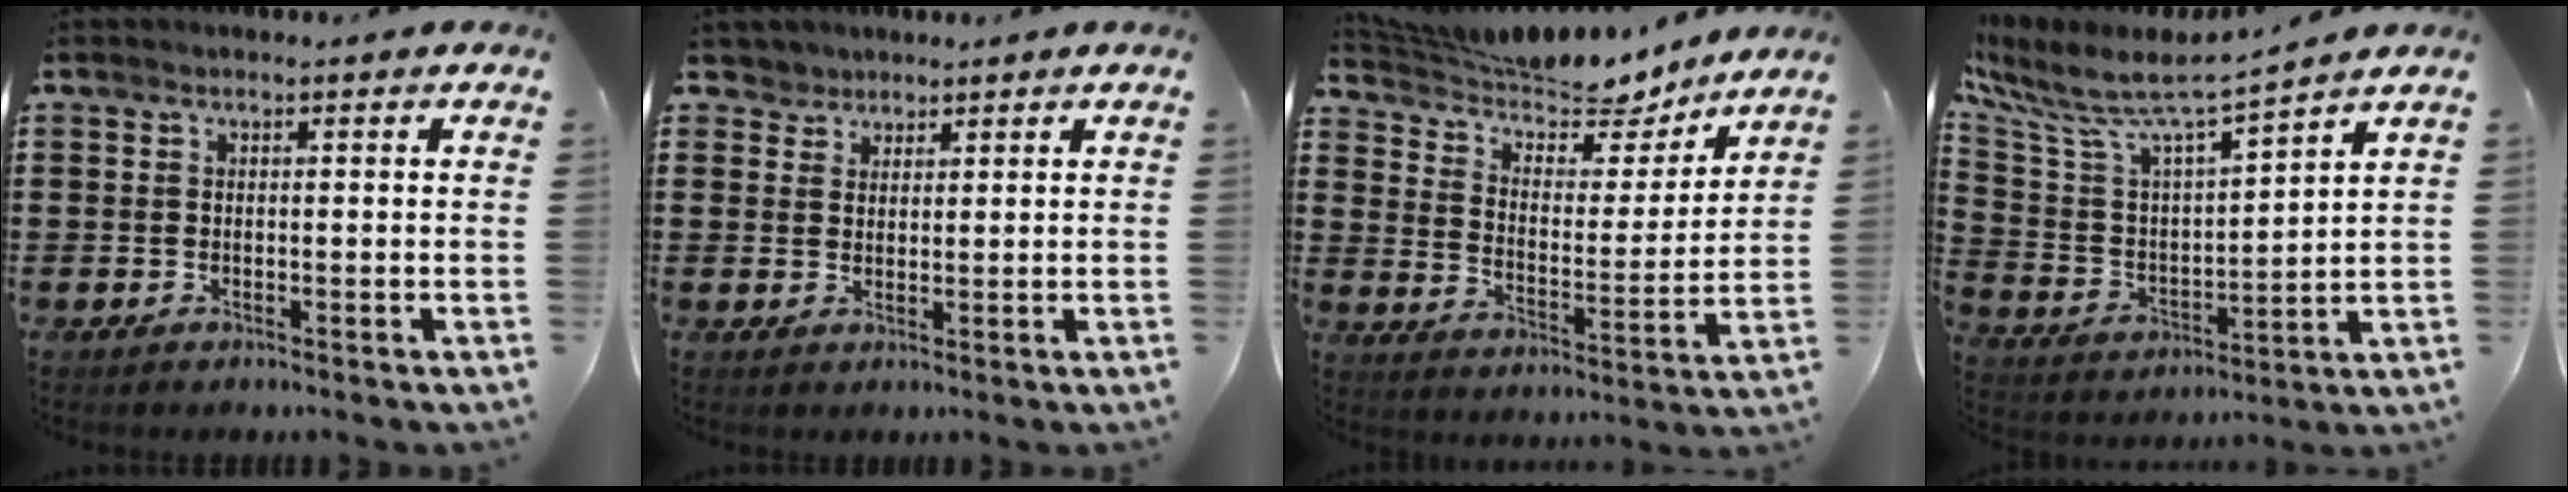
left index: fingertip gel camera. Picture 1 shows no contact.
{"total": 2.6, "force": [2.0, 1.7, -0.3], "torque": [0.002, 0.008, 0.036]}
{"total": 6.4, "force": [6.1, 1.4, 1.3], "torque": [-0.059, -0.042, 0.101]}
{"total": 8.3, "force": [7.2, 1.3, 4.0], "torque": [-0.112, -0.047, 0.118]}